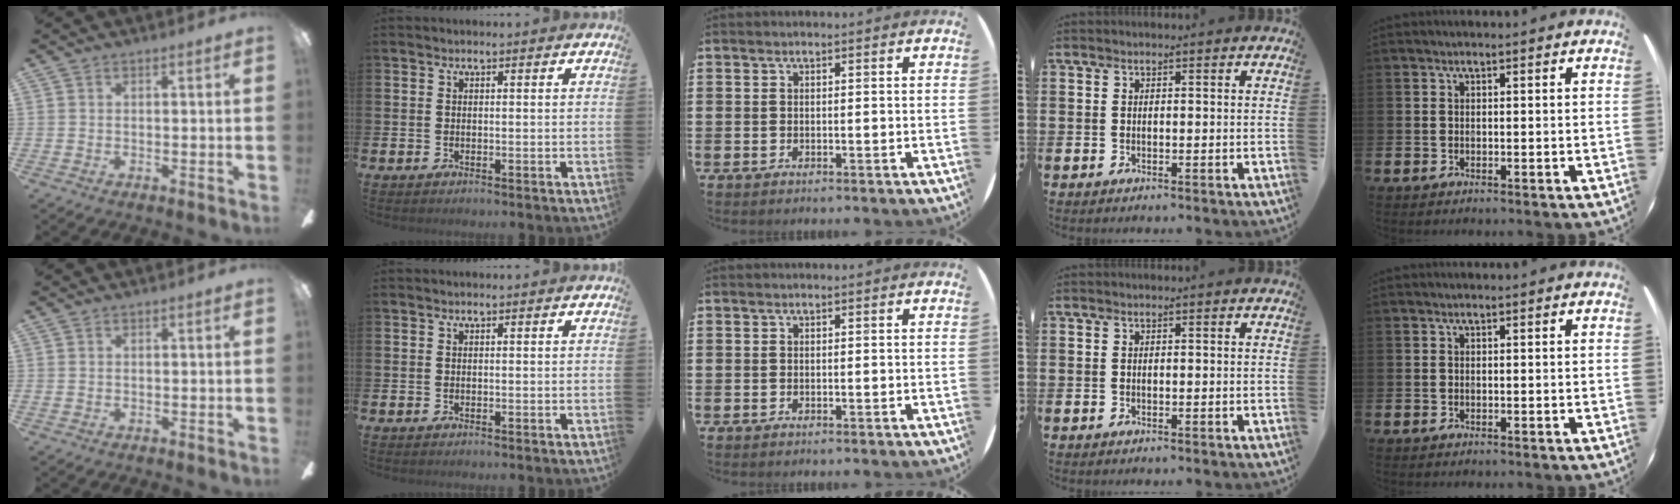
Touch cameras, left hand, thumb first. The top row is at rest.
{}